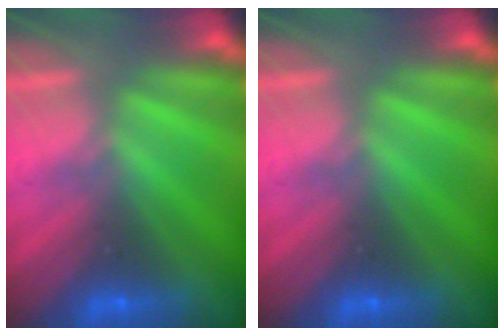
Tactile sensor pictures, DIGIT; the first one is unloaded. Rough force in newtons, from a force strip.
{"total": 0.0}